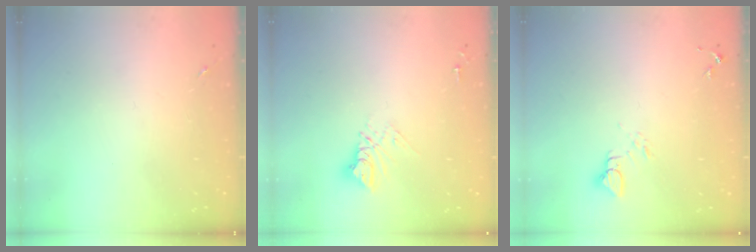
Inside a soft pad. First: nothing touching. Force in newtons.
{"total": 9.3, "press": 9.3, "slide": 0.8}
{"total": 3.4, "press": 3.4, "slide": 0.2}